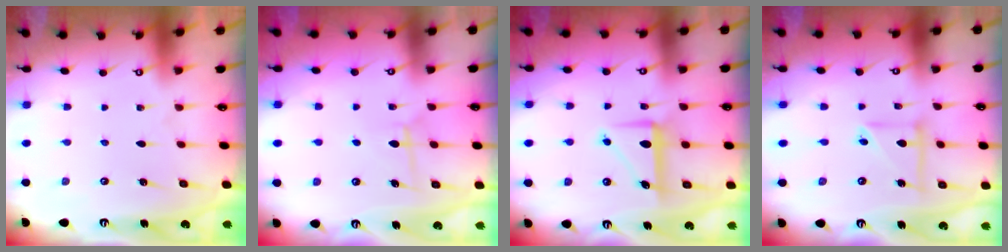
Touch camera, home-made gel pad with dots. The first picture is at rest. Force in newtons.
{"total": 6.6, "press": 6.5, "slide": 0.9}
{"total": 7.7, "press": 7.6, "slide": 1.2}
{"total": 7.7, "press": 7.7, "slide": 0.6}